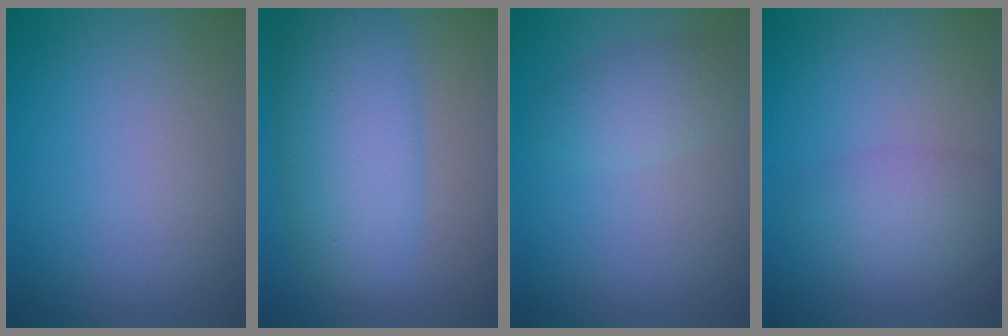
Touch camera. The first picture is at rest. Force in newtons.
{"total": 7.6, "press": 7.6, "slide": 0.4}
{"total": 2.4, "press": 2.4, "slide": 0.1}
{"total": 2.8, "press": 2.8, "slide": 0.2}